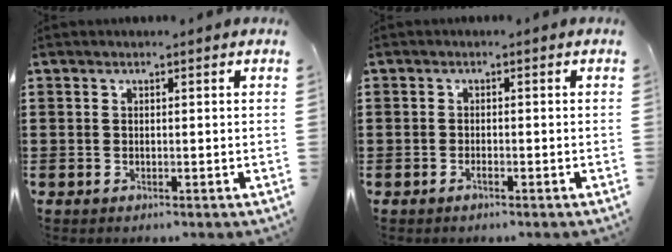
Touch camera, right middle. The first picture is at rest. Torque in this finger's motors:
{"motor_torque": [-1.02, 1.11, -0.51, -0.08]}